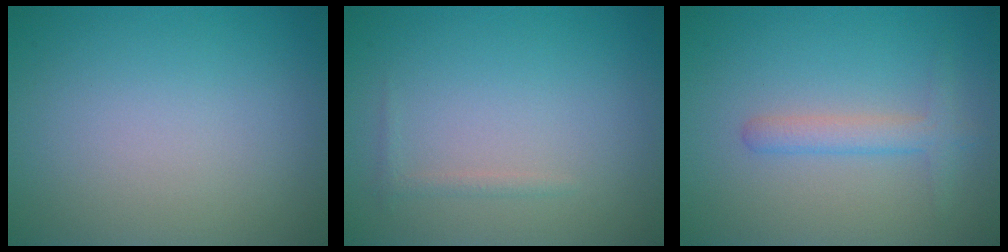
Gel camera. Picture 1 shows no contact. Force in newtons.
{"total": 0.7, "press": 0.7, "slide": 0.0}
{"total": 2.2, "press": 2.2, "slide": 0.1}